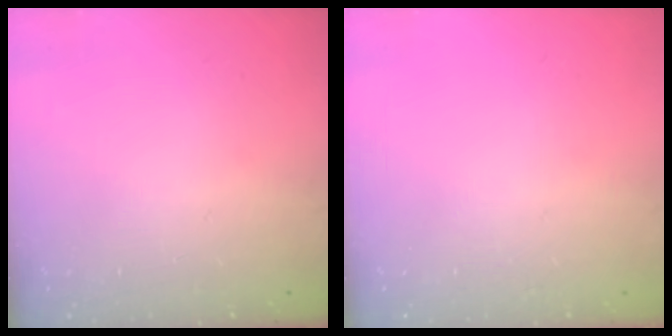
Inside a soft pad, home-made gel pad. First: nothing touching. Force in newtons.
{"total": 0.0}